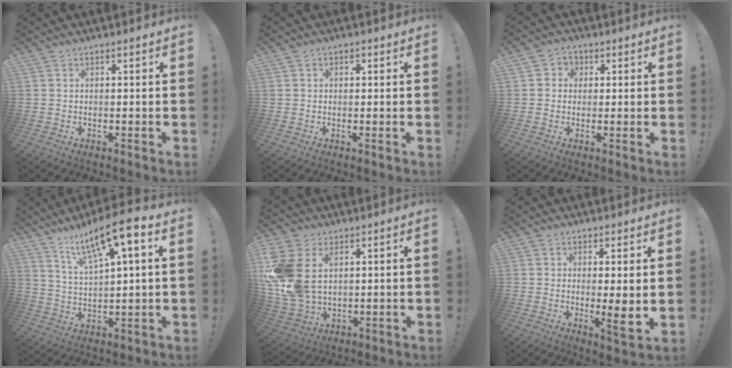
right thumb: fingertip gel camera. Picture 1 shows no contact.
{"total": 1.1, "force": [0.1, 0.9, 0.6], "torque": [-0.005, 0.002, 0.001]}
{"total": 3.7, "force": [-0.1, 3.6, 1.0], "torque": [-0.008, 0.005, -0.002]}
{"total": 13.0, "force": [7.3, 3.2, 10.2], "torque": [-0.165, -0.033, 0.116]}
{"total": 16.5, "force": [4.1, 11.8, 10.7], "torque": [-0.223, -0.018, 0.080]}
{"total": 5.7, "force": [0.6, 0.3, 5.6], "torque": [-0.059, -0.029, 0.009]}